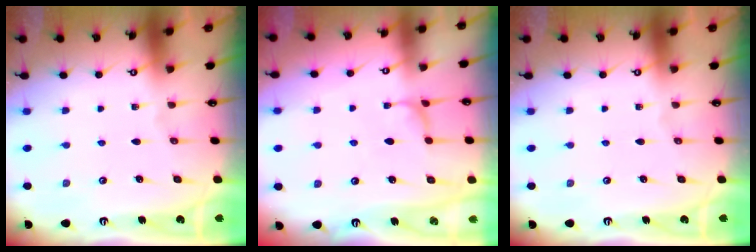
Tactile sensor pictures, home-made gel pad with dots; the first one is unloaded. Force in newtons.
{"total": 2.1, "press": 2.0, "slide": 0.3}
{"total": 0.0}